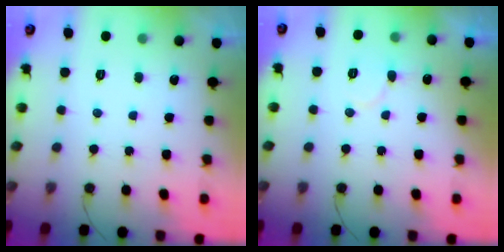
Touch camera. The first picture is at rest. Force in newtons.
{"total": 6.8, "press": 6.8, "slide": 0.5}